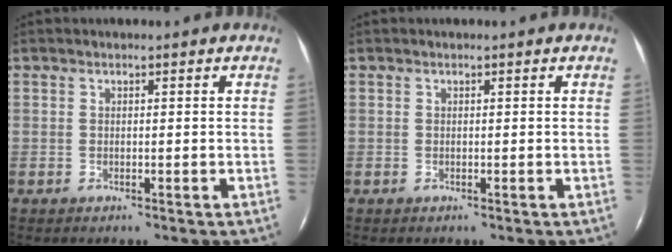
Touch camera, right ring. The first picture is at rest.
{"total": 0.0}